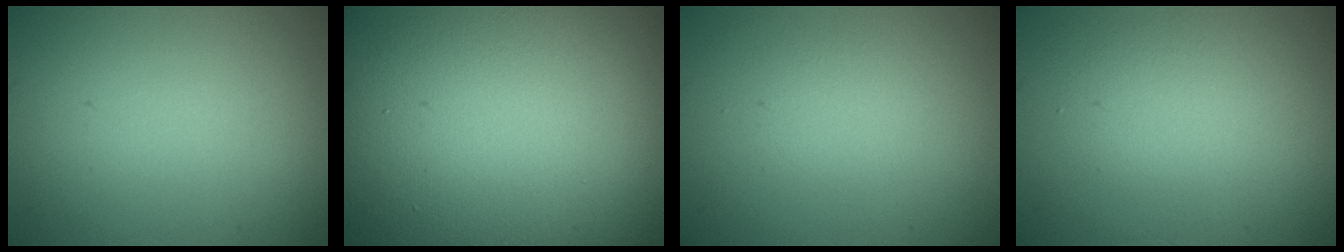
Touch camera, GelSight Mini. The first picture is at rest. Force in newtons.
{"total": 24.9, "press": 24.9, "slide": 0.8}
{"total": 1.4, "press": 1.4, "slide": 0.1}
{"total": 2.2, "press": 2.2, "slide": 0.1}